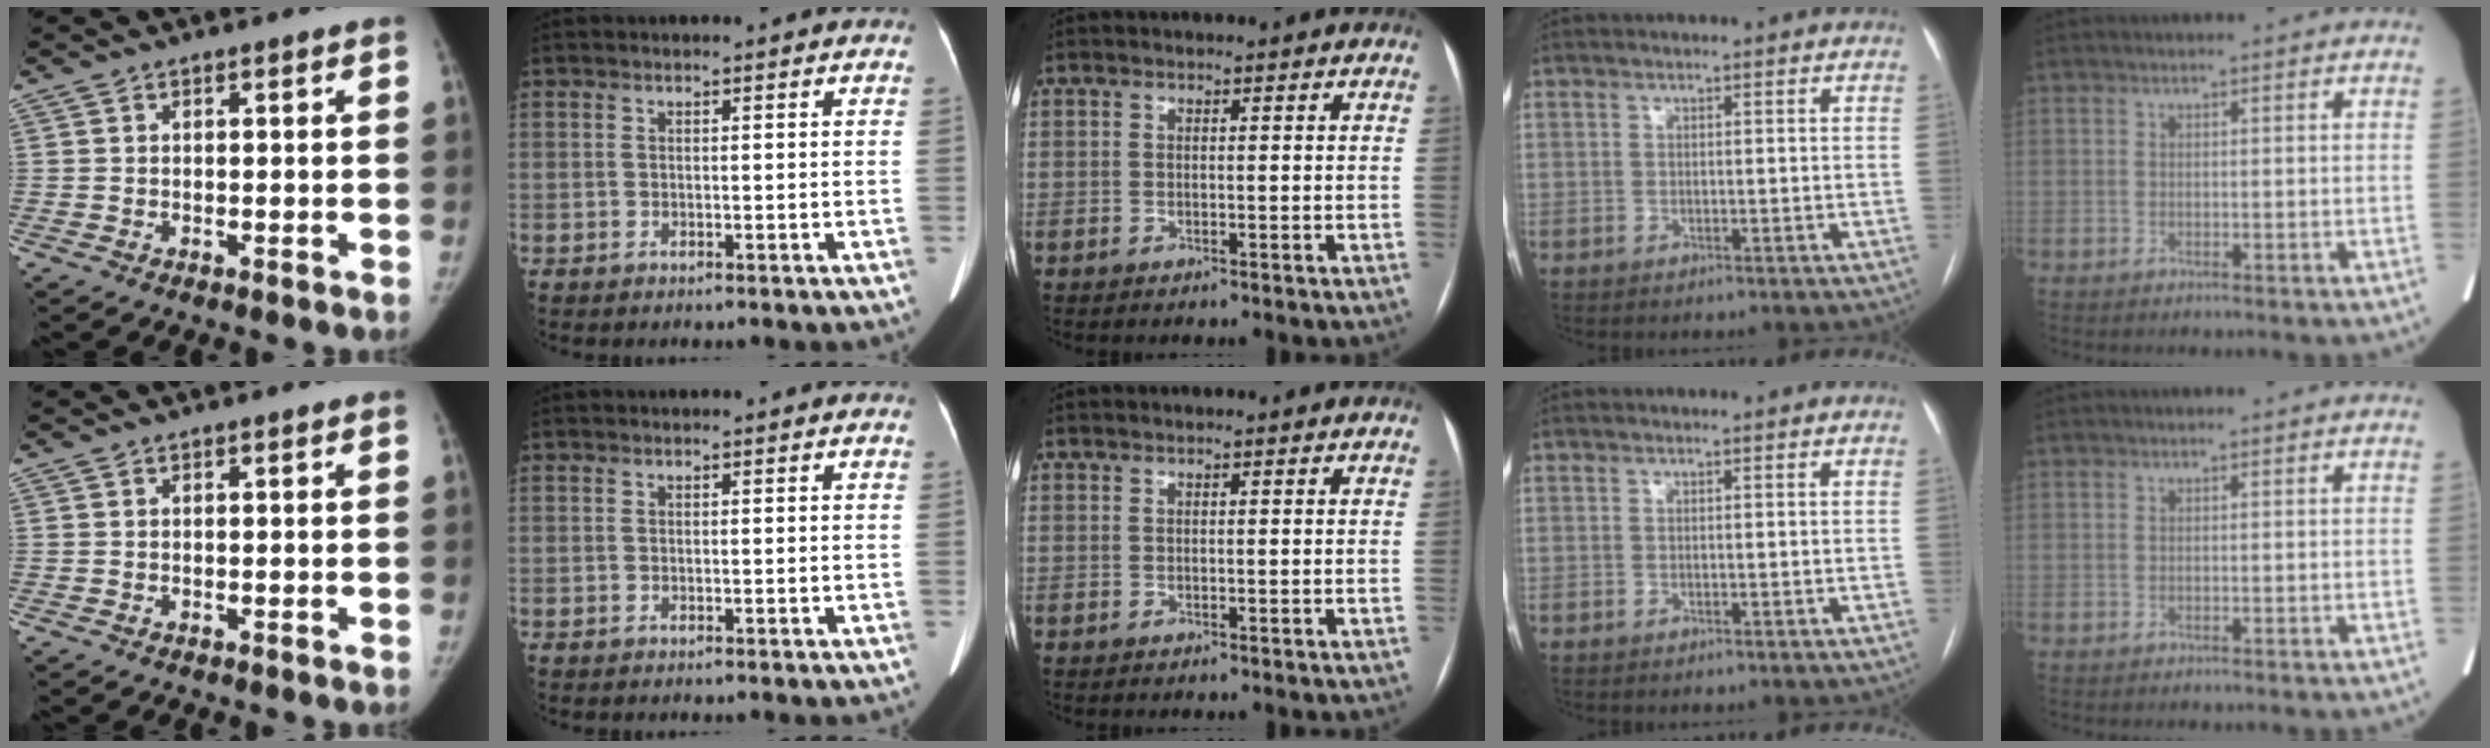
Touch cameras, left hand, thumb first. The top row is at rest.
{}